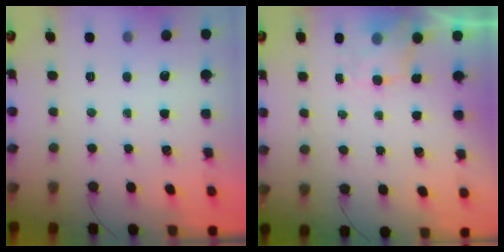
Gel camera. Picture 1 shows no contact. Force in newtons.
{"total": 2.0, "press": 1.8, "slide": 1.0}